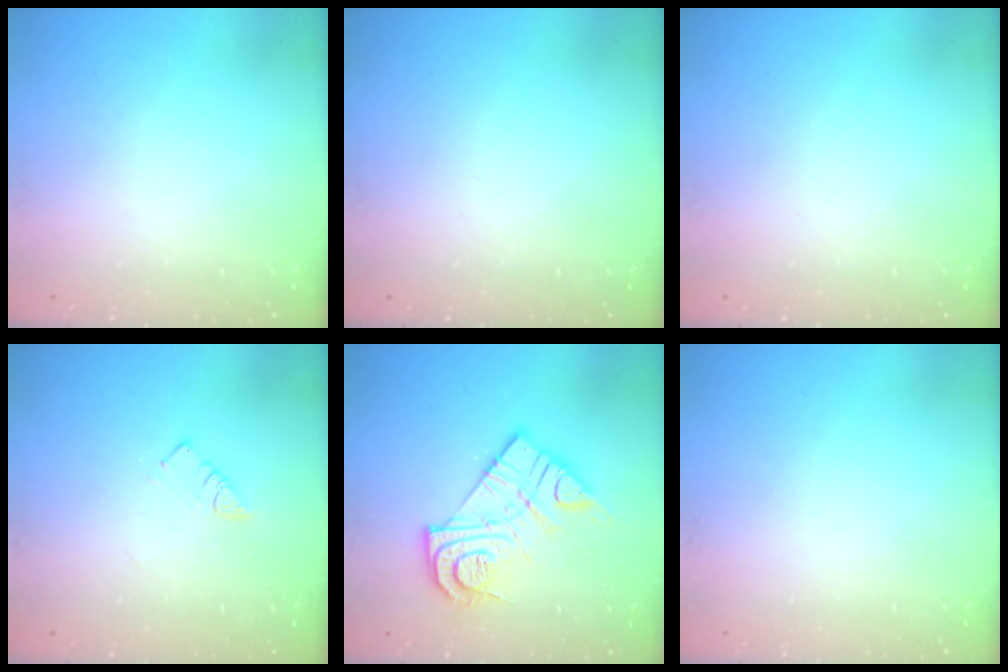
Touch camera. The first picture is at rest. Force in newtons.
{"total": 0.0}
{"total": 0.0}
{"total": 2.9, "press": 2.9, "slide": 0.5}
{"total": 15.4, "press": 15.4, "slide": 1.3}
{"total": 0.0}